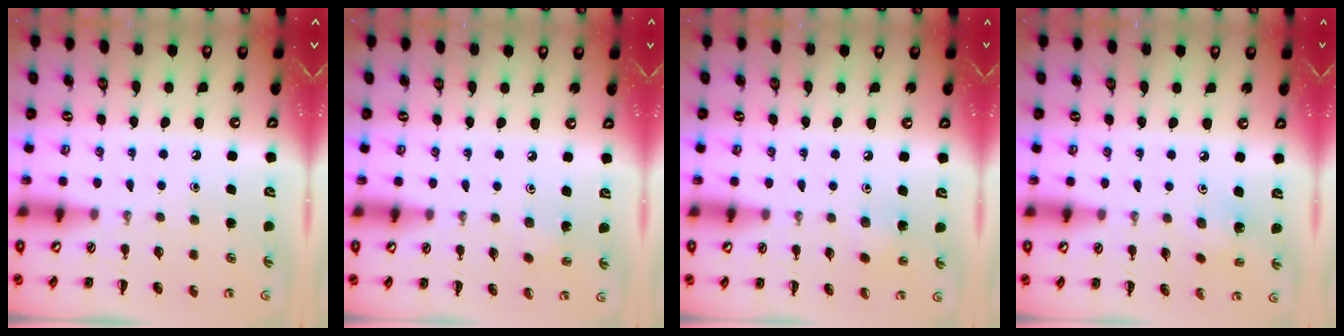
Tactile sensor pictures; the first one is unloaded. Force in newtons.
{"total": 1.1, "press": 1.0, "slide": 0.5}
{"total": 5.5, "press": 5.2, "slide": 1.6}
{"total": 2.4, "press": 2.2, "slide": 0.8}